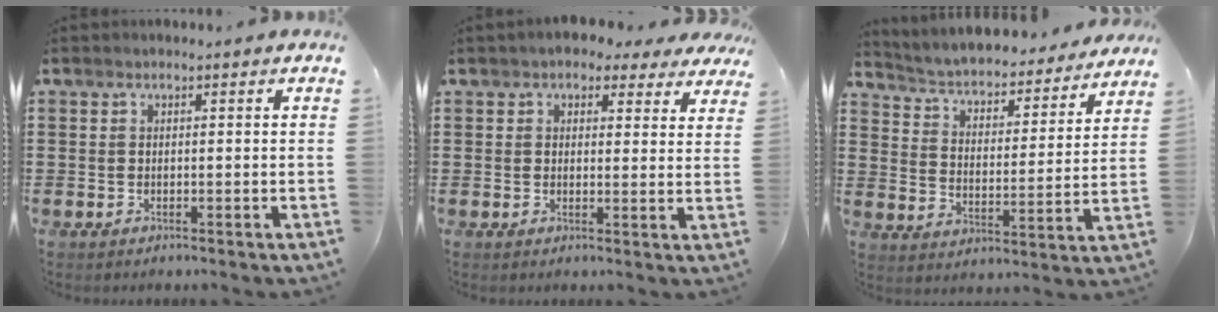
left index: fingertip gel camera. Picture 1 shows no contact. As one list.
[{"total": 3.7, "force": [3.0, 1.5, 1.4], "torque": [-0.030, -0.002, 0.054]}, {"total": 3.6, "force": [3.5, 0.3, 0.8], "torque": [-0.037, -0.036, 0.049]}]